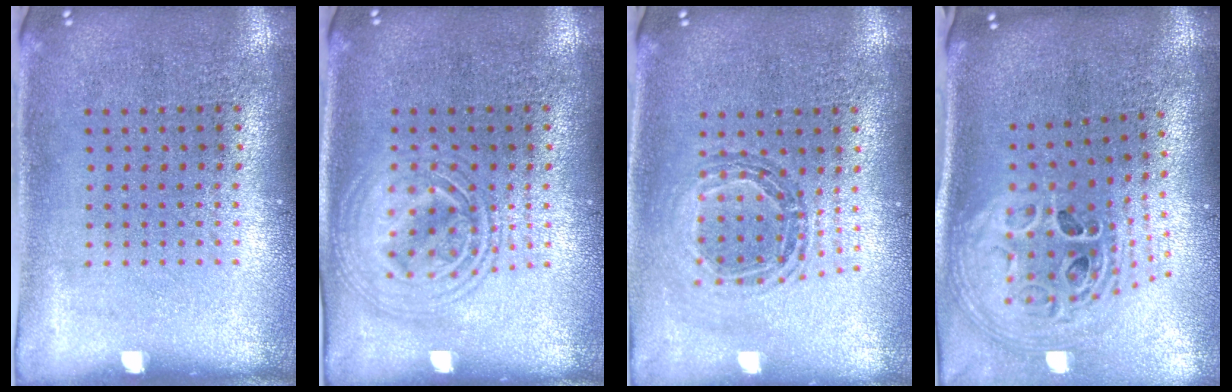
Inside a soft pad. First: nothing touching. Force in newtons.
{"total": 2.4, "press": 2.4, "slide": 0.2}
{"total": 0.9, "press": 0.9, "slide": 0.1}
{"total": 2.6, "press": 1.8, "slide": 1.8}